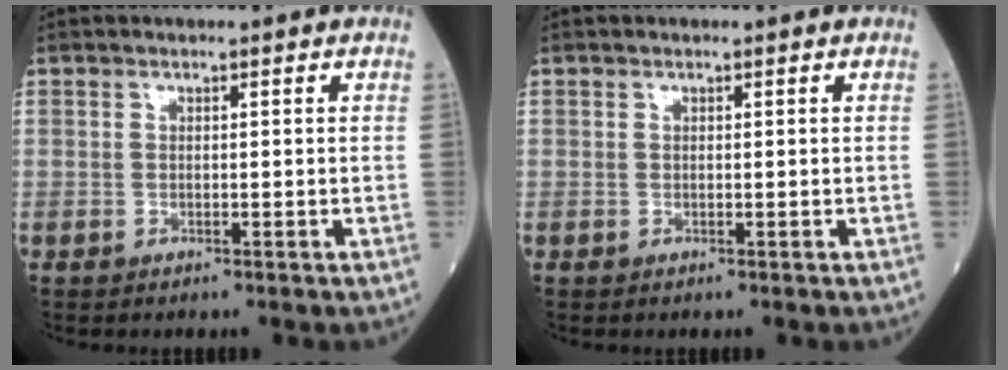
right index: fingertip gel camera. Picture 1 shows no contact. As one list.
[{"total": 0.0}]